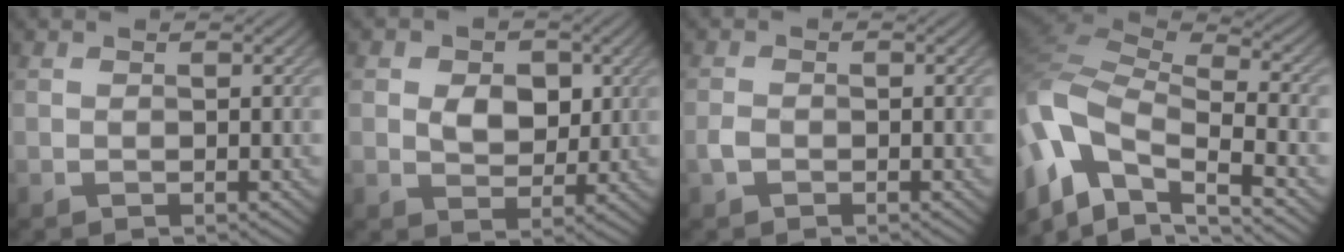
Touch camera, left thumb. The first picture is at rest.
{"total": 4.4, "force": [0.8, 3.3, 2.8], "torque": [-0.047, -0.002, 0.000]}
{"total": 1.2, "force": [-0.6, 0.8, 0.7], "torque": [-0.016, 0.001, -0.015]}
{"total": 13.9, "force": [-4.3, 7.5, 10.9], "torque": [-0.293, -0.010, -0.069]}